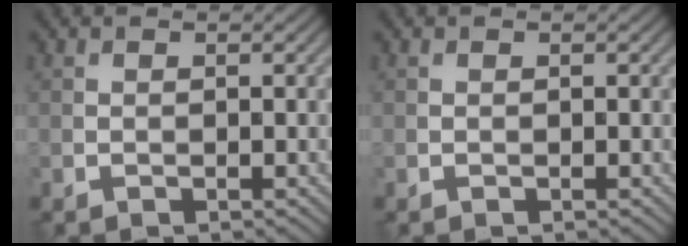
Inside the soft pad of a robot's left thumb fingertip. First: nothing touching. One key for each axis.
{"total": 0.0}